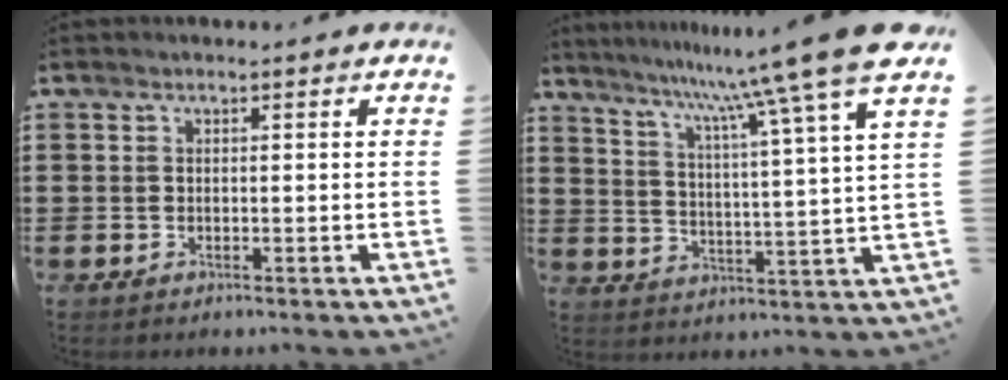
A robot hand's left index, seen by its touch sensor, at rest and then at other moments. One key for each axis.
{"total": 12.1, "fx": 9.9, "fy": -2.0, "fz": 6.6, "tx": -0.150, "ty": -0.065, "tz": 0.153}